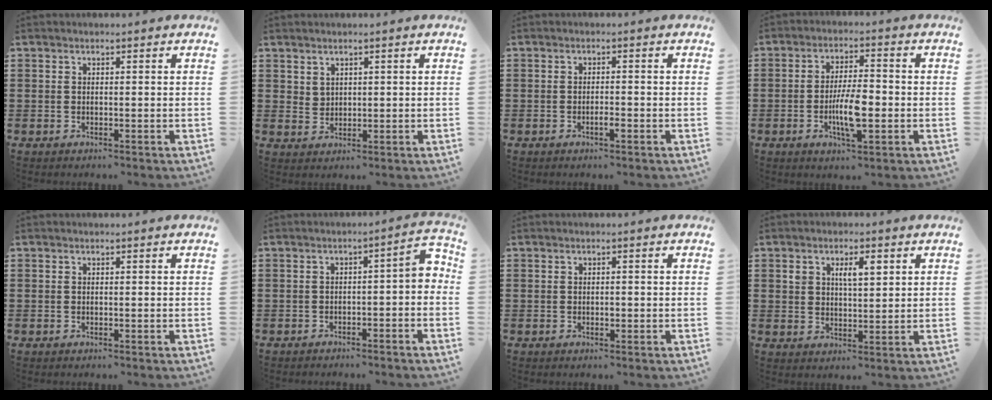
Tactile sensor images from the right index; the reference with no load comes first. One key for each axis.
{"total": 2.0, "fx": 1.6, "fy": 1.2, "fz": 0.3, "tx": -0.010, "ty": 0.004, "tz": 0.031}
{"total": 1.6, "fx": -0.9, "fy": 0.4, "fz": 1.2, "tx": -0.024, "ty": -0.002, "tz": -0.015}
{"total": 7.5, "fx": -1.8, "fy": 2.2, "fz": 6.9, "tx": -0.135, "ty": -0.006, "tz": -0.034}
{"total": 0.0}
{"total": 3.0, "fx": -1.8, "fy": 0.7, "fz": 2.3, "tx": -0.043, "ty": 0.004, "tz": -0.041}
{"total": 0.6, "fx": -0.1, "fy": 0.4, "fz": 0.5, "tx": -0.010, "ty": 0.000, "tz": -0.002}
{"total": 4.2, "fx": 1.7, "fy": 1.9, "fz": 3.3, "tx": -0.055, "ty": 0.002, "tz": 0.025}